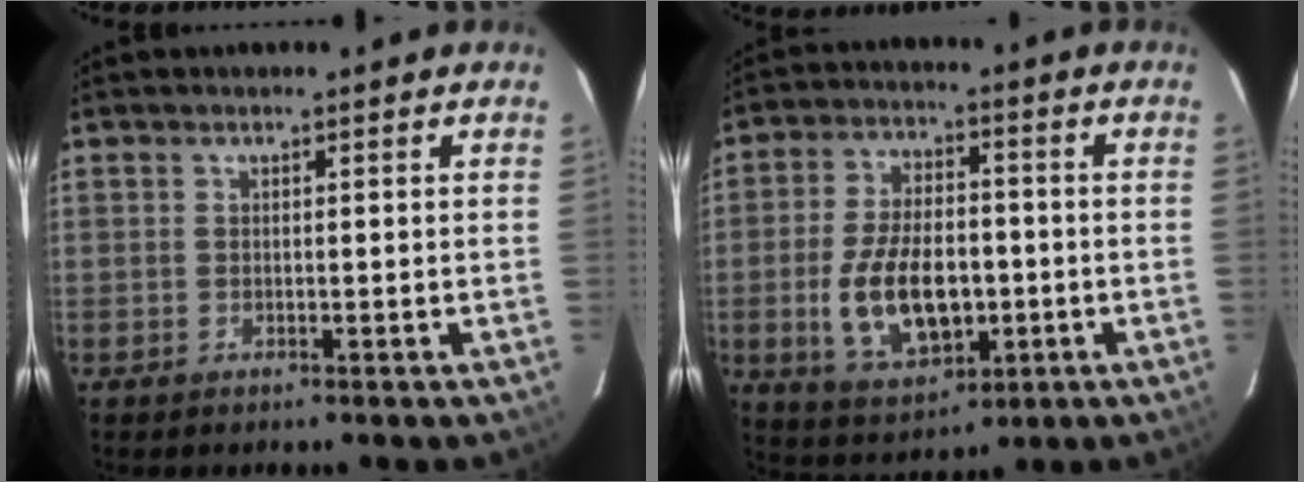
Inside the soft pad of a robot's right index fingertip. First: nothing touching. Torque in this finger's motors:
{"motor_torque": [1.07, -0.76, 0.39, 0.20]}